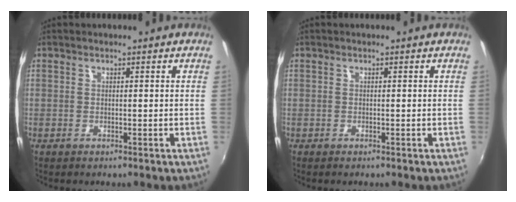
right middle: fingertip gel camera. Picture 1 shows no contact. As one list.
[{"total": 0.0}]